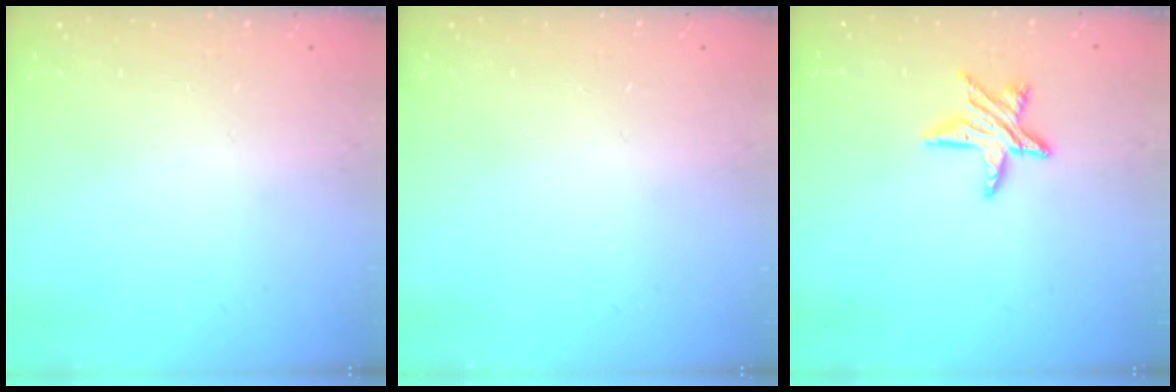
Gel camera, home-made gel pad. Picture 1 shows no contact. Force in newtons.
{"total": 0.0}
{"total": 9.8, "press": 9.8, "slide": 0.7}